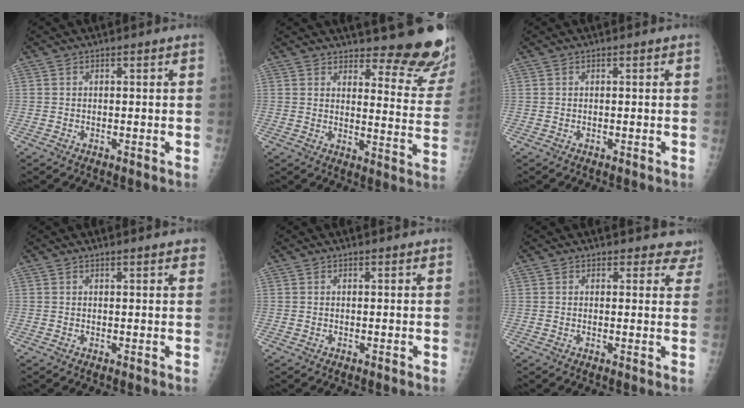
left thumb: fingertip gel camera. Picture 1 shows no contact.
{"total": 15.3, "force": [13.5, 3.8, 6.1], "torque": [-0.032, -0.130, 0.151]}
{"total": 0.0}
{"total": 3.3, "force": [2.7, 0.5, 1.8], "torque": [-0.012, -0.003, 0.028]}
{"total": 0.6, "force": [0.5, 0.2, 0.1], "torque": [-0.001, -0.004, 0.007]}
{"total": 5.9, "force": [5.2, 2.6, 0.0], "torque": [0.053, -0.023, 0.033]}